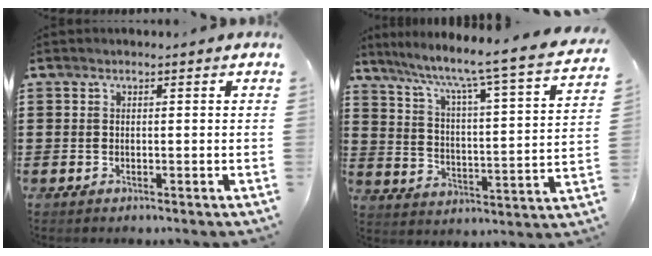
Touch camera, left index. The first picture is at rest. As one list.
[{"total": 6.3, "force": [5.0, -0.6, 3.8], "torque": [-0.096, -0.051, 0.068]}]